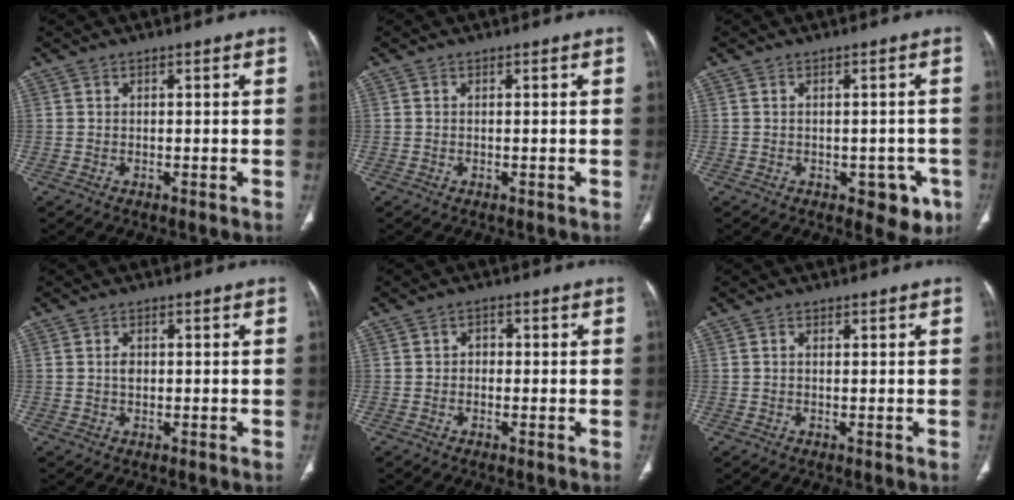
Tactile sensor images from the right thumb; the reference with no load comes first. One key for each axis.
{"total": 0.0}
{"total": 5.8, "fx": -2.4, "fy": 3.4, "fz": 4.0, "tx": -0.015, "ty": 0.004, "tz": -0.024}
{"total": 1.7, "fx": 0.1, "fy": 1.3, "fz": 1.2, "tx": -0.018, "ty": 0.002, "tz": 0.002}
{"total": 1.9, "fx": -0.2, "fy": 1.6, "fz": 1.0, "tx": -0.002, "ty": 0.009, "tz": -0.008}
{"total": 0.6, "fx": 0.1, "fy": 0.4, "fz": 0.4, "tx": -0.011, "ty": 0.002, "tz": 0.001}